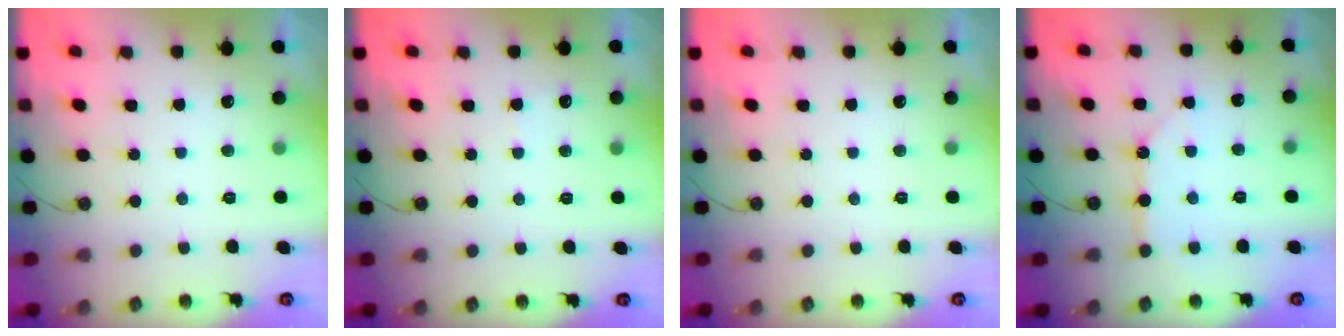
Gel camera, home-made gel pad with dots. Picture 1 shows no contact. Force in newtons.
{"total": 2.7, "press": 2.7, "slide": 0.3}
{"total": 0.0}
{"total": 9.0, "press": 9.0, "slide": 0.9}